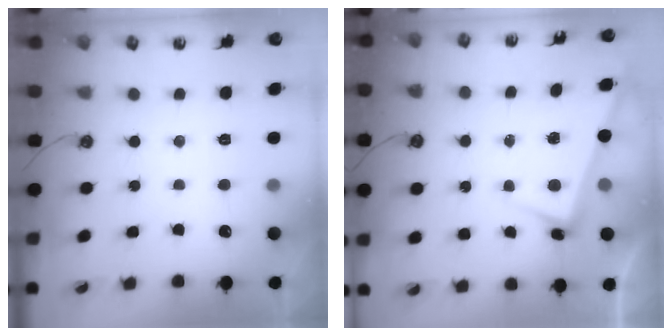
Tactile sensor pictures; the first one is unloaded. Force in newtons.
{"total": 2.6, "press": 2.4, "slide": 0.9}